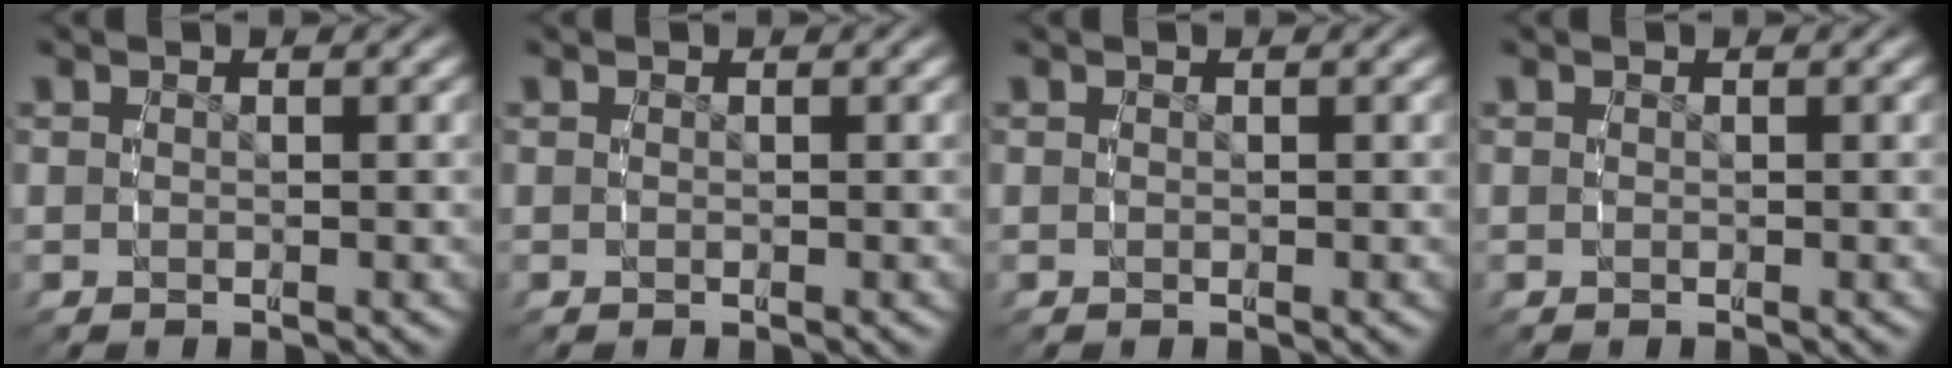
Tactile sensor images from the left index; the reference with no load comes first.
{"total": 0.0}
{"total": 0.0}
{"total": 0.0}